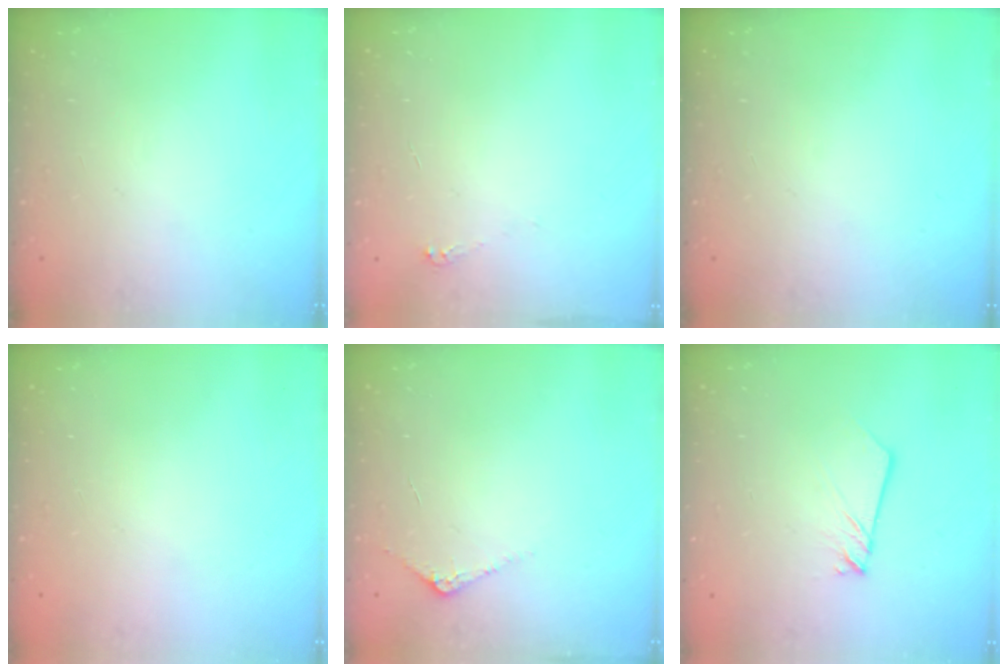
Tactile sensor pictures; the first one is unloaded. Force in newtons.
{"total": 2.5, "press": 2.5, "slide": 0.3}
{"total": 0.0}
{"total": 0.0}
{"total": 6.0, "press": 5.9, "slide": 0.7}
{"total": 2.7, "press": 2.6, "slide": 0.3}